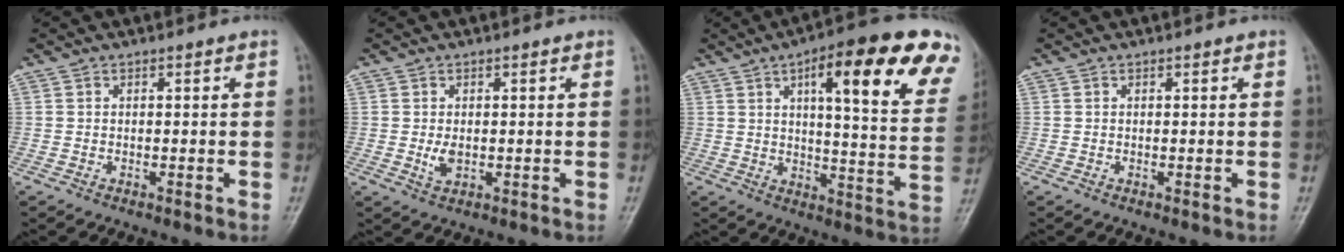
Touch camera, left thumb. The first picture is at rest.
{"total": 2.7, "force": [0.1, 1.8, 2.0], "torque": [-0.034, -0.008, 0.004]}
{"total": 23.0, "force": [11.0, 6.1, 19.2], "torque": [-0.228, -0.022, 0.143]}
{"total": 0.0}